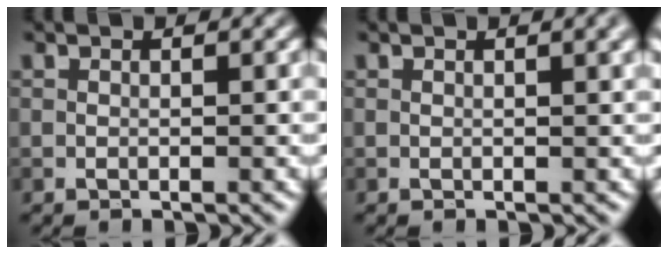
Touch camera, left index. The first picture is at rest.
{"total": 2.1, "force": [1.0, 0.7, 1.7], "torque": [-0.012, 0.006, 0.008]}